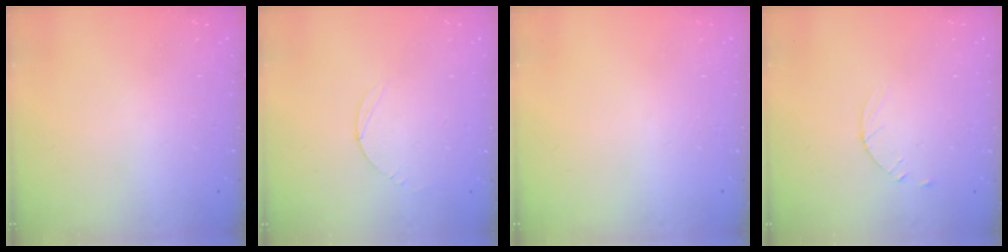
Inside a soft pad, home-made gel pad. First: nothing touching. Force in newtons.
{"total": 2.8, "press": 2.8, "slide": 0.3}
{"total": 0.0}
{"total": 4.5, "press": 4.4, "slide": 0.4}